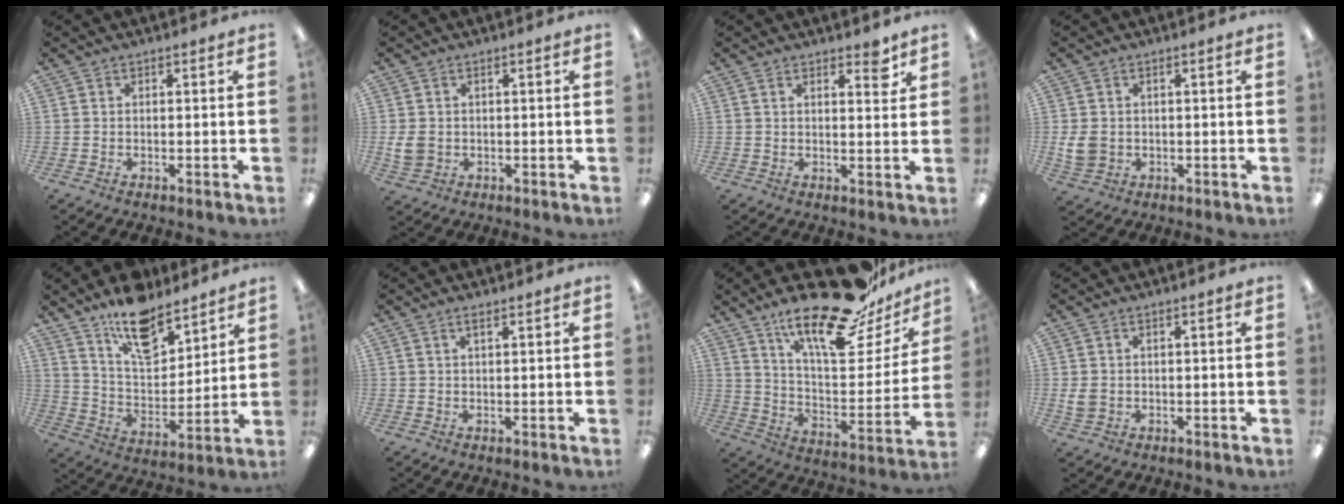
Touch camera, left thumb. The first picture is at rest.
{"total": 3.9, "force": [0.3, 3.2, 2.3], "torque": [-0.049, -0.002, 0.003]}
{"total": 4.3, "force": [3.1, 1.4, 2.7], "torque": [-0.029, -0.017, 0.048]}
{"total": 4.8, "force": [0.2, 3.9, 2.8], "torque": [-0.056, 0.001, 0.004]}
{"total": 14.4, "force": [11.6, 5.8, 6.1], "torque": [-0.103, -0.074, 0.208]}
{"total": 1.3, "force": [0.9, 0.2, 1.0], "torque": [-0.021, 0.002, 0.015]}
{"total": 24.2, "force": [18.6, 7.0, 13.8], "torque": [-0.215, -0.124, 0.308]}
{"total": 3.0, "force": [0.4, 2.3, 1.9], "torque": [-0.043, 0.003, 0.007]}